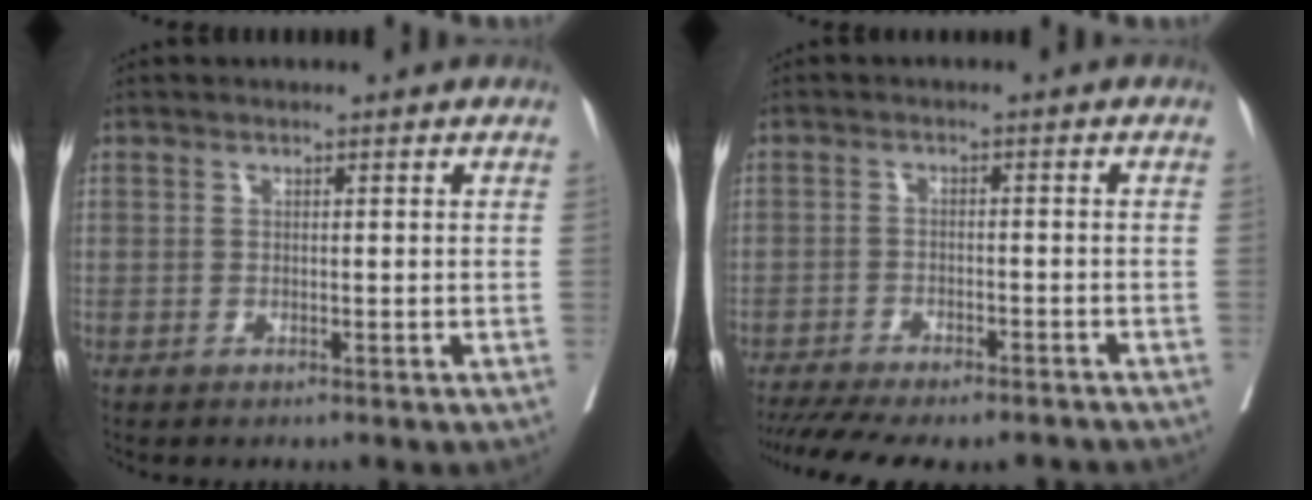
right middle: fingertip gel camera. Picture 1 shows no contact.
{"total": 15.5, "force": [-13.2, 4.2, 7.0], "torque": [-0.154, -0.014, -0.181]}